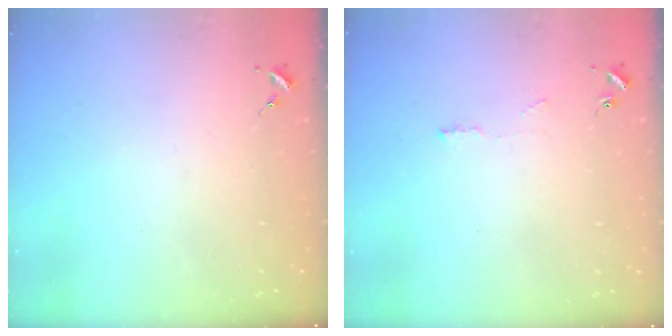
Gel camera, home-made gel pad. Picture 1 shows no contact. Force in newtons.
{"total": 4.4, "press": 4.3, "slide": 0.5}